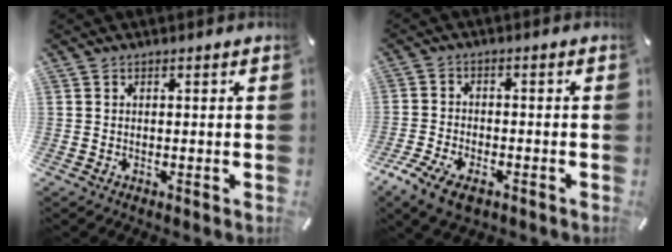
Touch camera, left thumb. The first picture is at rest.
{"total": 6.4, "force": [-4.0, 3.4, 3.6], "torque": [-0.089, 0.010, -0.078]}